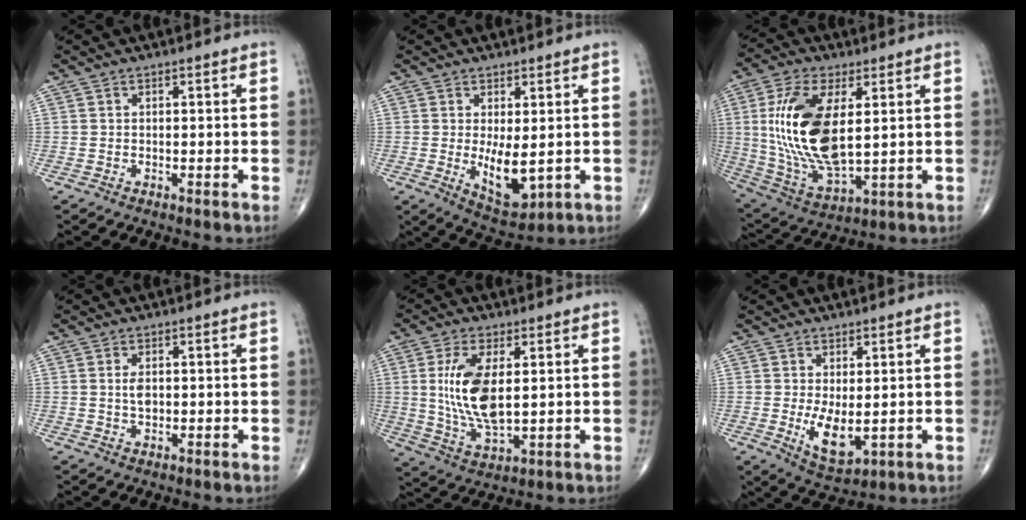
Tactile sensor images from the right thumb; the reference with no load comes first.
{"total": 7.5, "force": [-0.3, 3.3, 6.8], "torque": [-0.093, -0.022, 0.012]}
{"total": 19.4, "force": [2.9, 8.9, 17.0], "torque": [-0.344, -0.018, 0.066]}
{"total": 4.4, "force": [0.4, 2.5, 3.6], "torque": [-0.062, -0.003, 0.009]}
{"total": 12.7, "force": [1.8, 5.6, 11.2], "torque": [-0.224, -0.017, 0.045]}
{"total": 6.8, "force": [-0.4, 3.1, 6.0], "torque": [-0.093, -0.021, 0.008]}